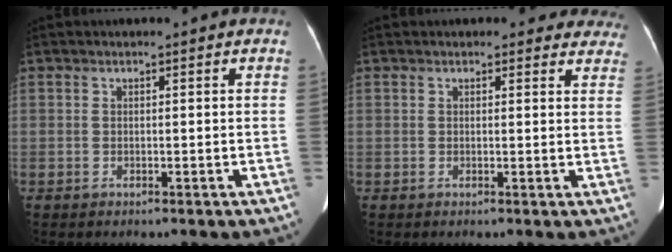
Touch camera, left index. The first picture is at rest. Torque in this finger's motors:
{"motor_torque": [0.30, -0.52, 0.03, 0.01]}